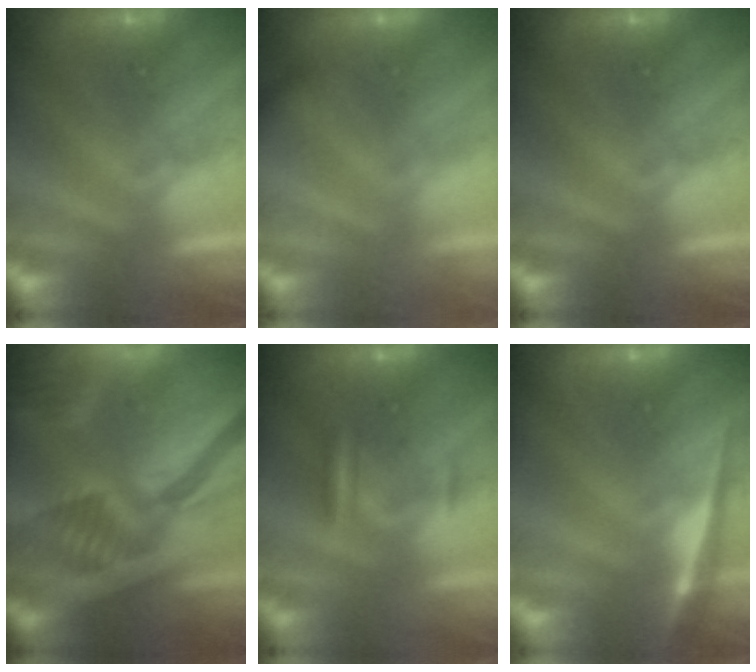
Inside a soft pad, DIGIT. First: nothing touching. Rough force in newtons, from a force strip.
{"total": 2.1}
{"total": 0.0}
{"total": 8.8}
{"total": 7.6}
{"total": 1.9}